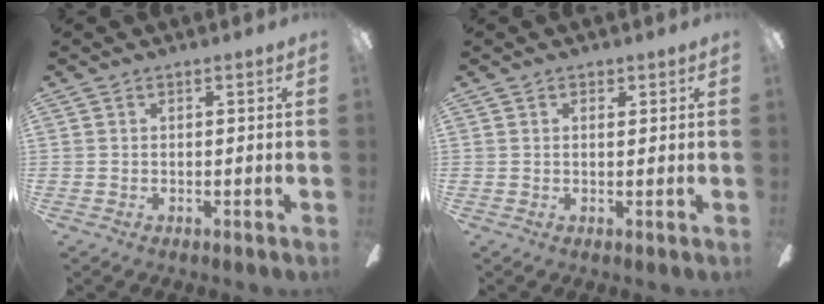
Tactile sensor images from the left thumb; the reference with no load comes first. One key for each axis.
{"total": 1.2, "fx": 0.7, "fy": 0.8, "fz": 0.5, "tx": 0.004, "ty": -0.005, "tz": 0.009}